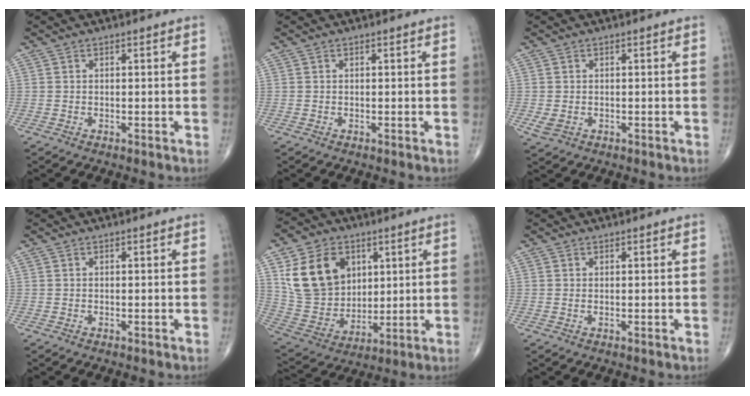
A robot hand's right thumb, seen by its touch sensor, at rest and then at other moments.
{"total": 0.0}
{"total": 2.2, "force": [-0.4, 1.7, 1.4], "torque": [-0.031, -0.002, -0.001]}
{"total": 0.0}
{"total": 16.9, "force": [5.9, 12.8, 9.4], "torque": [-0.146, -0.018, 0.125]}
{"total": 0.0}